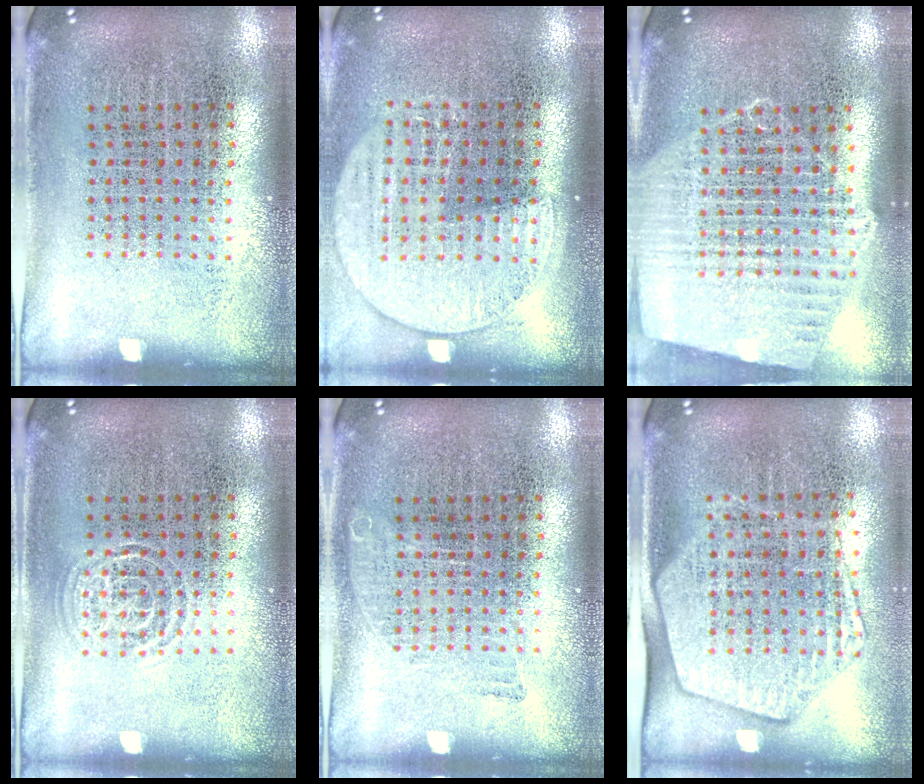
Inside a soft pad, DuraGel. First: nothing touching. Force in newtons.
{"total": 1.5, "press": 1.3, "slide": 0.7}
{"total": 1.8, "press": 1.7, "slide": 0.6}
{"total": 0.8, "press": 0.8, "slide": 0.0}
{"total": 0.7, "press": 0.7, "slide": 0.2}
{"total": 1.9, "press": 1.7, "slide": 0.9}